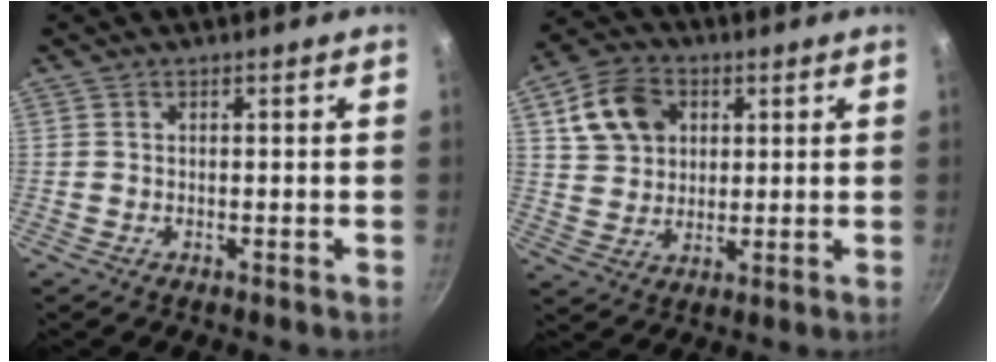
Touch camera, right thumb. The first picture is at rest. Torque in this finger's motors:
{"motor_torque": [0.07, 0.21, -0.02, 0.18, 0.08]}